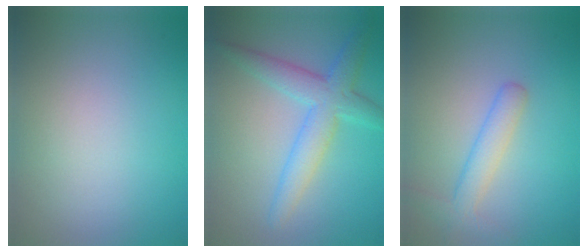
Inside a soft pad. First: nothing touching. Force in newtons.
{"total": 4.4, "press": 4.4, "slide": 0.1}
{"total": 2.6, "press": 2.6, "slide": 0.1}